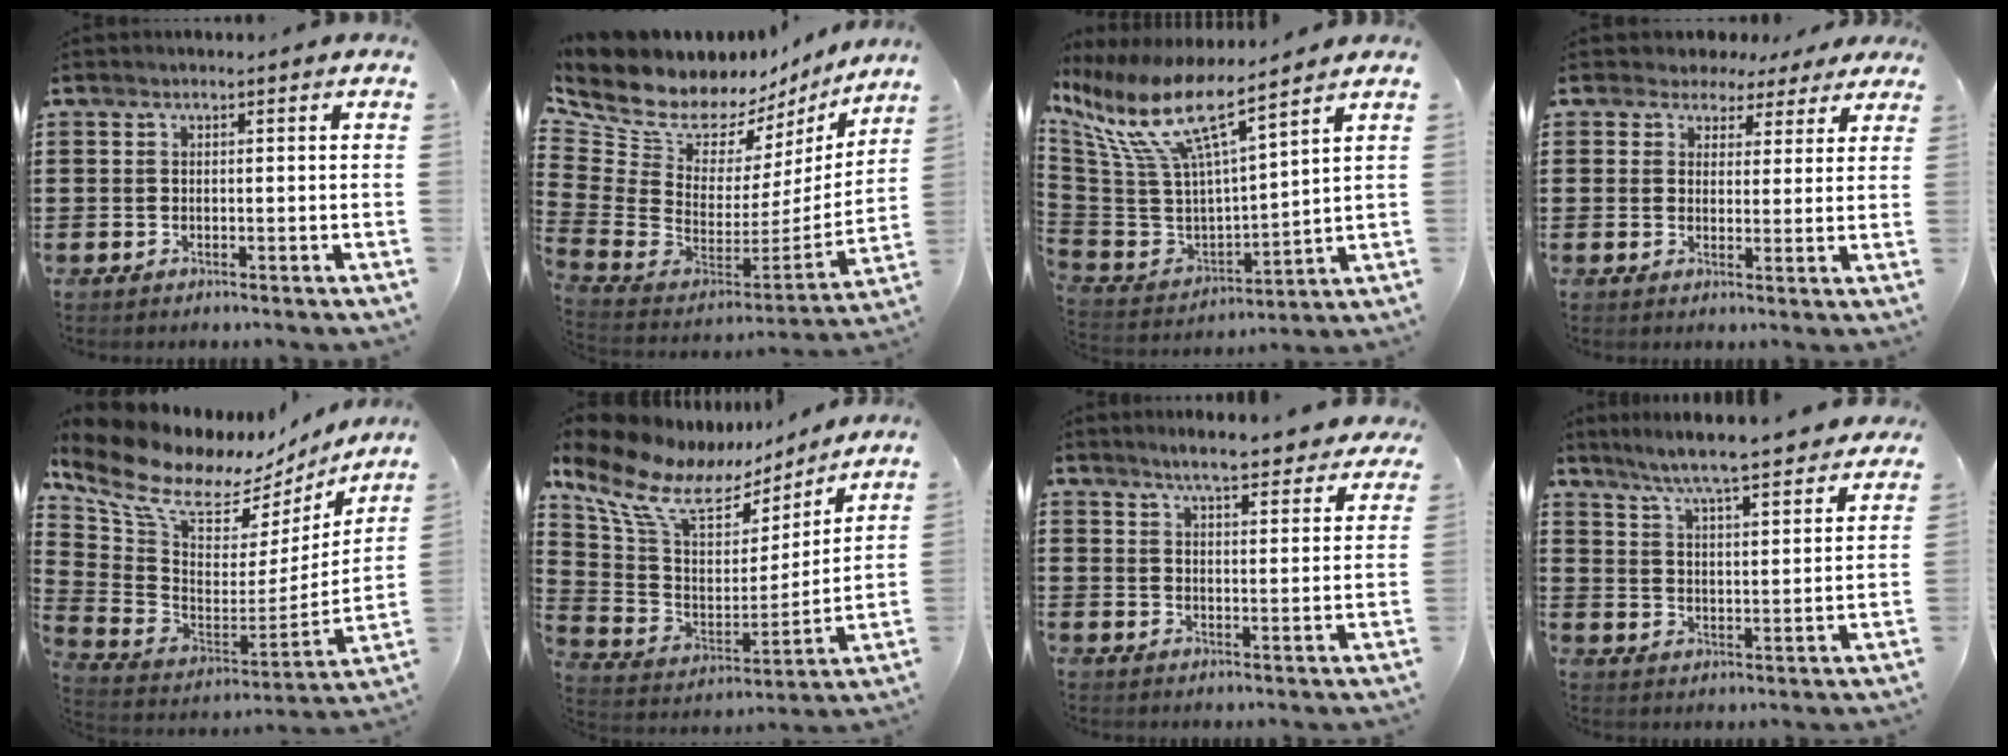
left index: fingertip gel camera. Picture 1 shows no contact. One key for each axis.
{"total": 9.1, "fx": 7.9, "fy": 4.1, "fz": 2.1, "tx": -0.103, "ty": -0.081, "tz": 0.138}
{"total": 11.6, "fx": 6.7, "fy": 3.1, "fz": 9.1, "tx": -0.212, "ty": -0.048, "tz": 0.106}
{"total": 3.5, "fx": 2.5, "fy": 2.3, "fz": 0.4, "tx": -0.026, "ty": 0.002, "tz": 0.045}
{"total": 9.4, "fx": 6.5, "fy": 4.5, "fz": 5.0, "tx": -0.130, "ty": -0.049, "tz": 0.115}
{"total": 11.9, "fx": 7.5, "fy": 6.1, "fz": 7.0, "tx": -0.177, "ty": -0.037, "tz": 0.129}
{"total": 5.8, "fx": 5.4, "fy": 0.4, "fz": 2.2, "tx": -0.061, "ty": -0.016, "tz": 0.097}
{"total": 6.1, "fx": 5.7, "fy": -0.5, "fz": 2.2, "tx": -0.068, "ty": -0.039, "tz": 0.094}